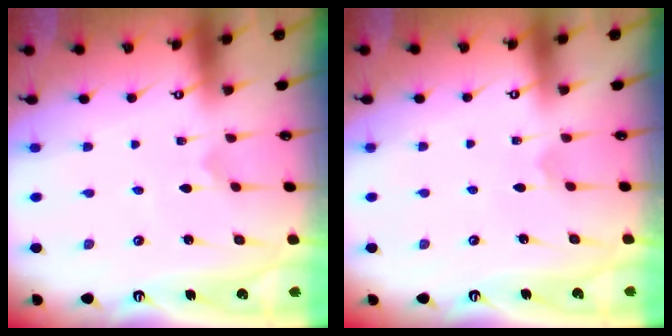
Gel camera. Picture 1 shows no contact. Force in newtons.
{"total": 1.9, "press": 1.9, "slide": 0.1}